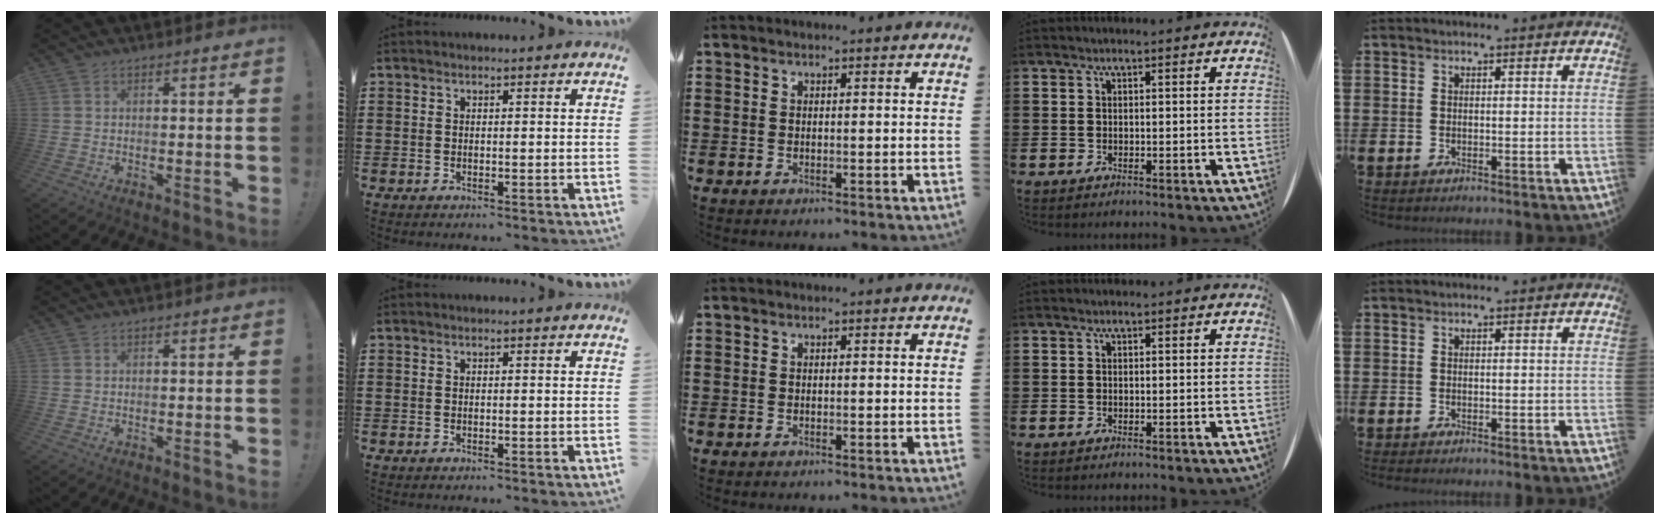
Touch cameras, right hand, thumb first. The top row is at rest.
{}